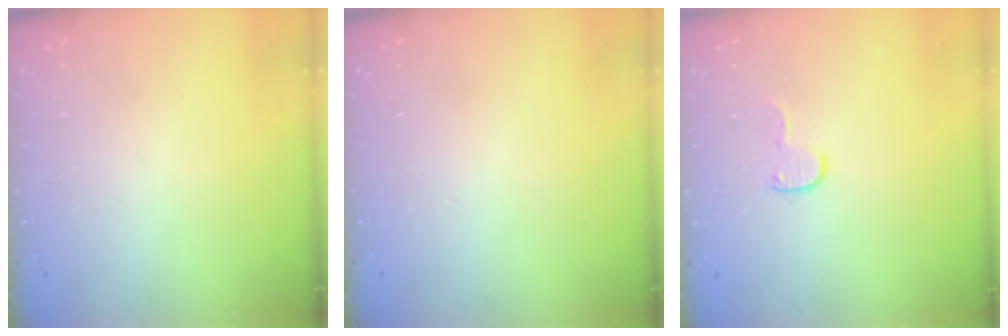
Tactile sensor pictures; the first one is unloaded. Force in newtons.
{"total": 0.0}
{"total": 5.6, "press": 5.5, "slide": 0.5}